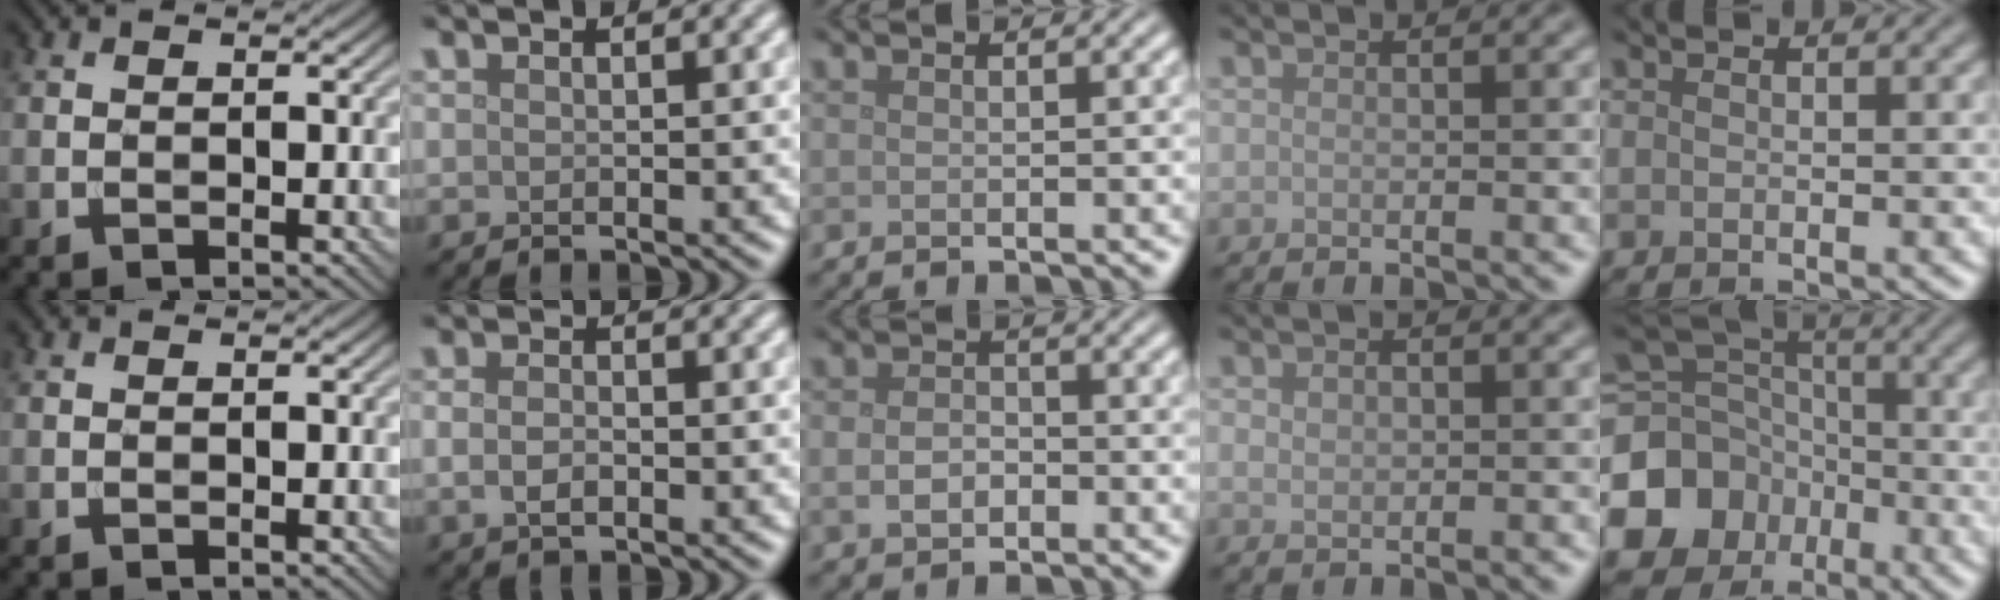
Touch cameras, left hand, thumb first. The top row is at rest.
{"index": {"total": 1.9, "force": [-0.4, 1.1, 1.5], "torque": [-0.032, -0.002, -0.007]}, "middle": {"total": 2.2, "force": [-0.6, 1.6, 1.4], "torque": [-0.031, -0.002, -0.015]}, "ring": {"total": 1.5, "force": [0.0, 1.0, 1.2], "torque": [-0.021, -0.001, 0.001]}, "little": {"total": 14.1, "force": [-5.7, 12.2, 4.1], "torque": [-0.123, -0.033, -0.114]}}